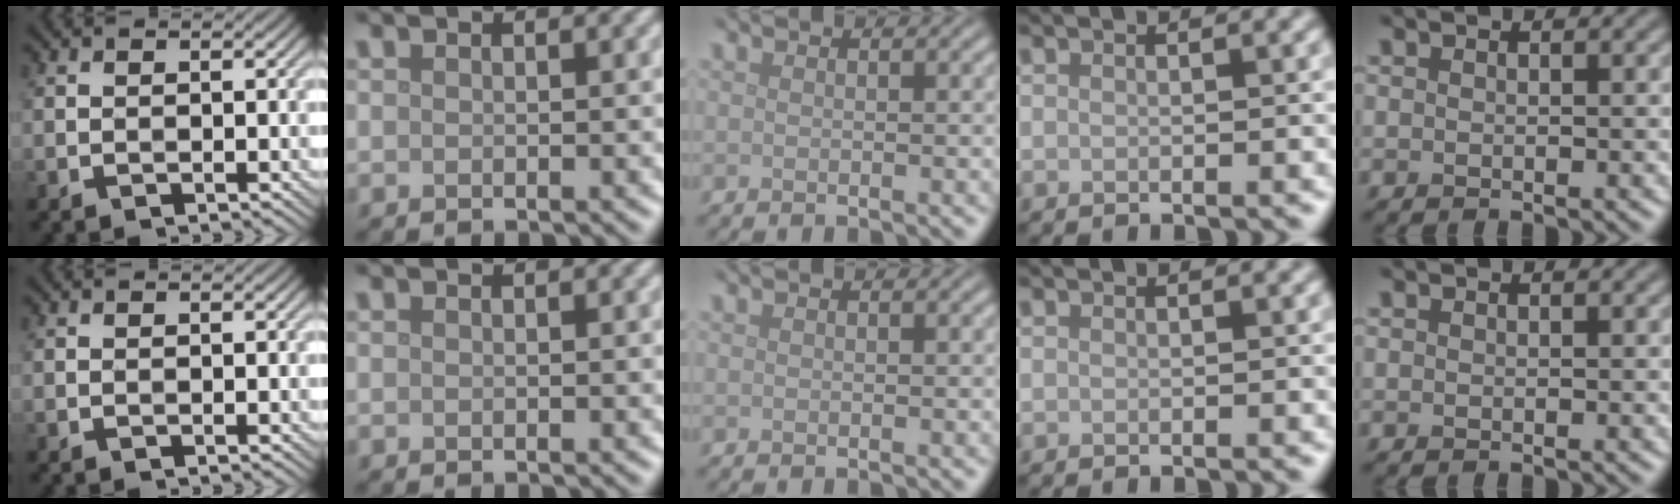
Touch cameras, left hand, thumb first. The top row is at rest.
{}